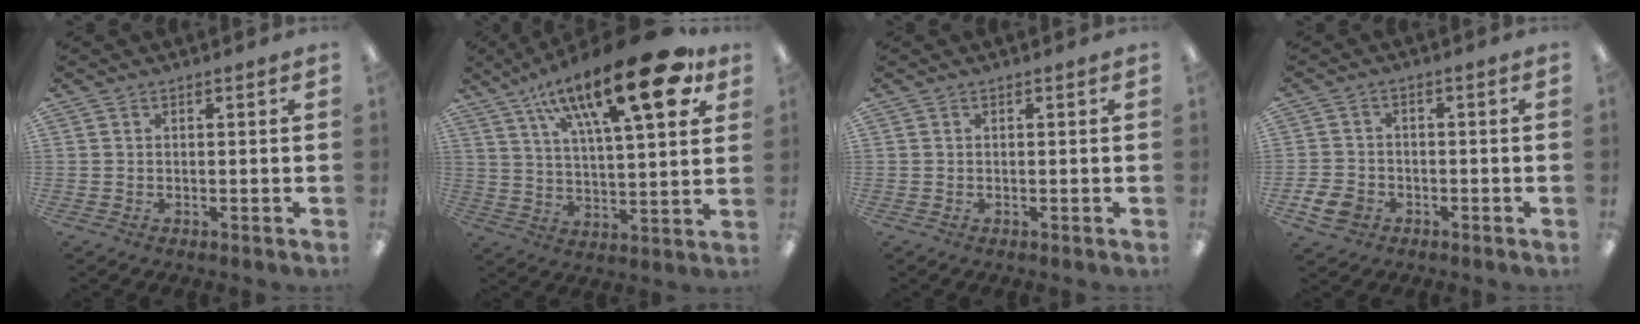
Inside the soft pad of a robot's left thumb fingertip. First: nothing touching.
{"total": 25.0, "force": [14.5, 7.9, 18.8], "torque": [-0.288, -0.072, 0.227]}
{"total": 0.0}
{"total": 5.6, "force": [-2.9, 4.1, 2.5], "torque": [-0.055, 0.015, -0.052]}